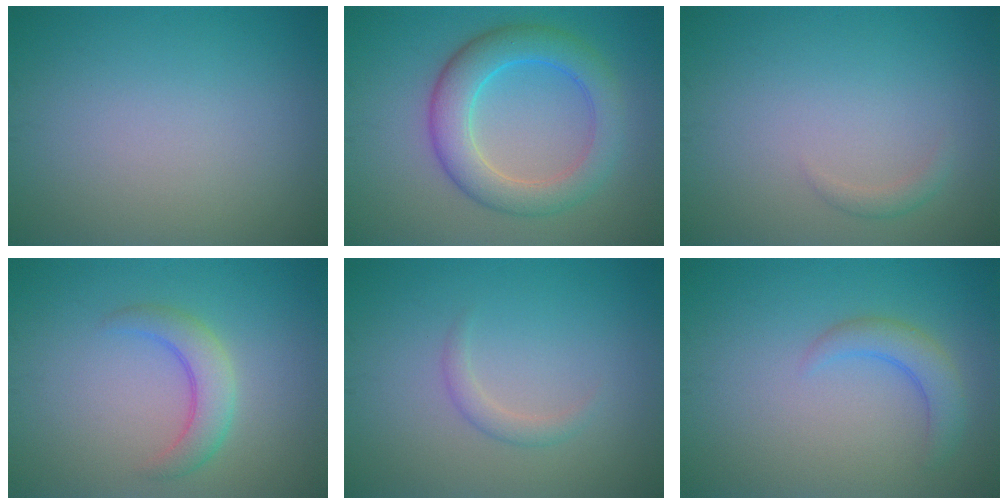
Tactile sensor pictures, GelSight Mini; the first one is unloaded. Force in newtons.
{"total": 6.0, "press": 6.0, "slide": 0.1}
{"total": 0.9, "press": 0.9, "slide": 0.1}
{"total": 3.1, "press": 3.1, "slide": 0.2}
{"total": 1.3, "press": 1.3, "slide": 0.1}
{"total": 2.6, "press": 2.5, "slide": 0.3}